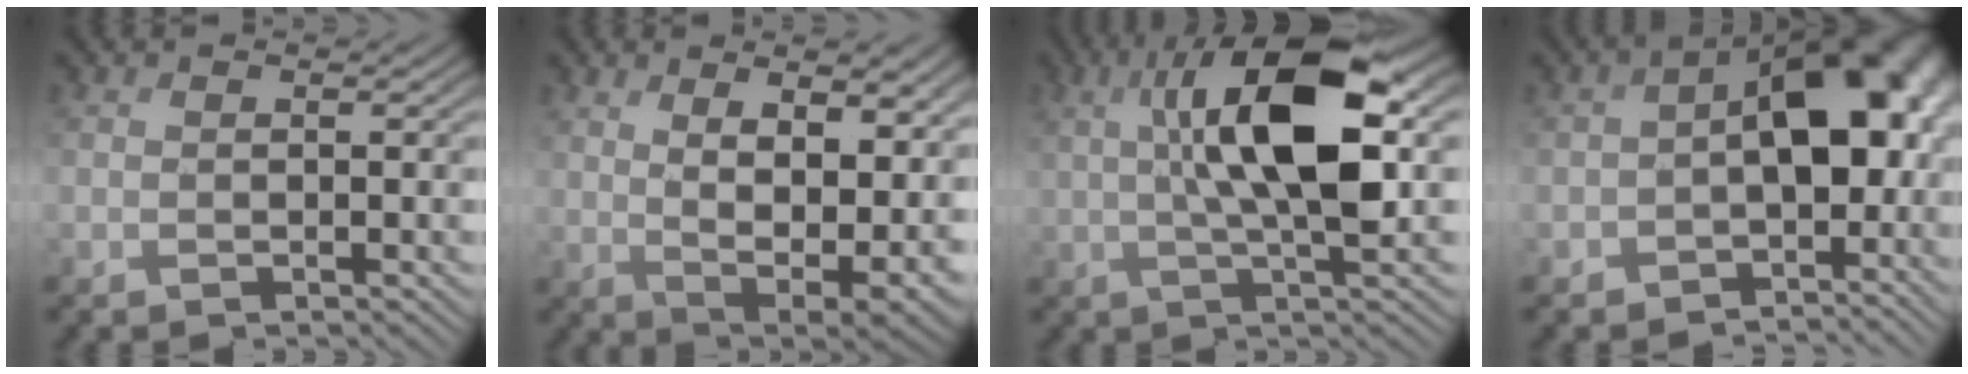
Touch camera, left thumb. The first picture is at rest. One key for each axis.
{"total": 13.2, "fx": 3.7, "fy": 6.6, "fz": 10.8, "tx": -0.168, "ty": -0.004, "tz": 0.063}
{"total": 12.6, "fx": 2.3, "fy": 4.1, "fz": 11.7, "tx": -0.213, "ty": 0.009, "tz": 0.037}
{"total": 12.8, "fx": -1.6, "fy": 8.1, "fz": 9.9, "tx": -0.135, "ty": -0.008, "tz": -0.029}